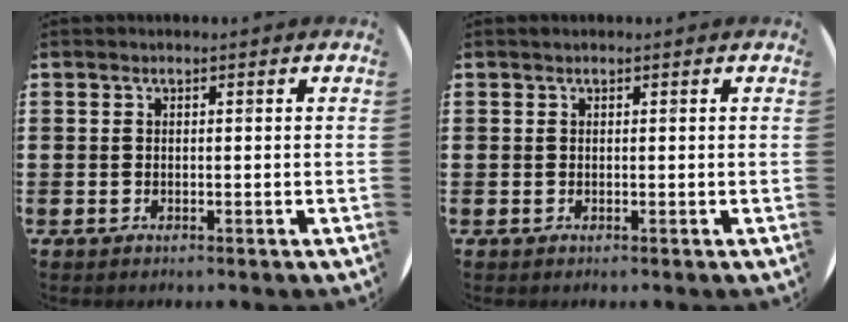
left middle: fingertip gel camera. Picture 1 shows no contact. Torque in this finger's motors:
{"motor_torque": [0.34, -0.31, -0.04, 0.00]}